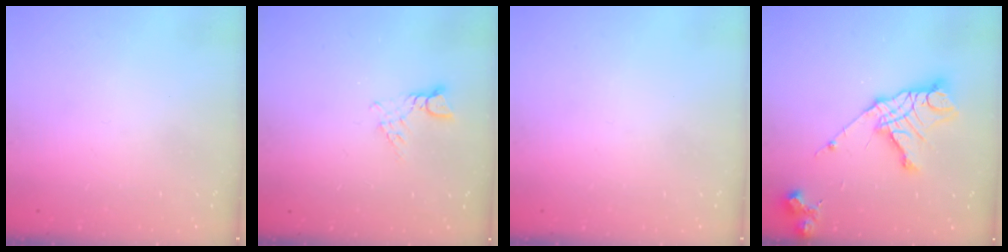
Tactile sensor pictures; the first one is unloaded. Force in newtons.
{"total": 3.0, "press": 3.0, "slide": 0.4}
{"total": 0.0}
{"total": 16.2, "press": 16.1, "slide": 1.9}